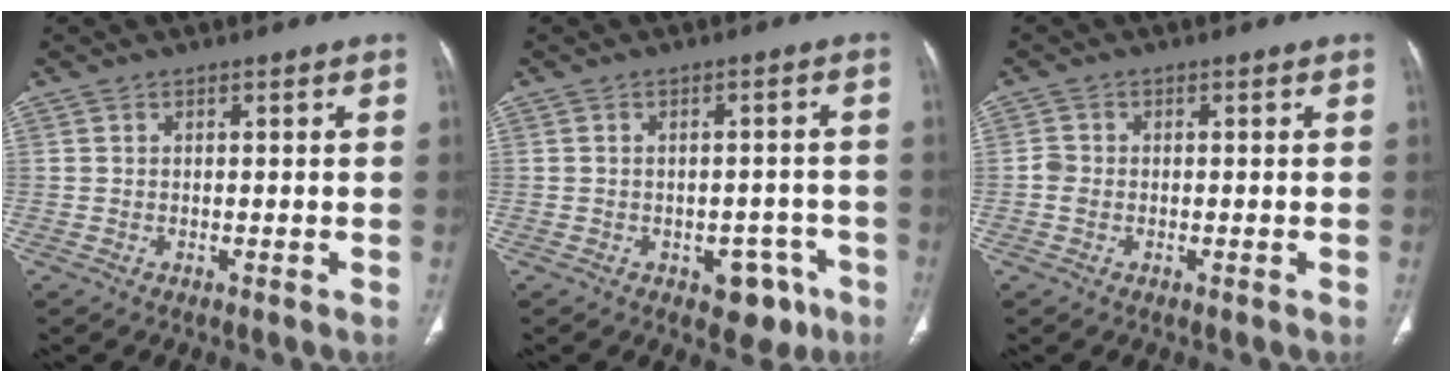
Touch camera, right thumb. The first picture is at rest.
{"total": 6.3, "force": [-3.3, 4.1, 3.4], "torque": [-0.016, 0.026, -0.036]}
{"total": 1.7, "force": [-0.4, 1.4, 0.8], "torque": [-0.013, 0.005, -0.009]}